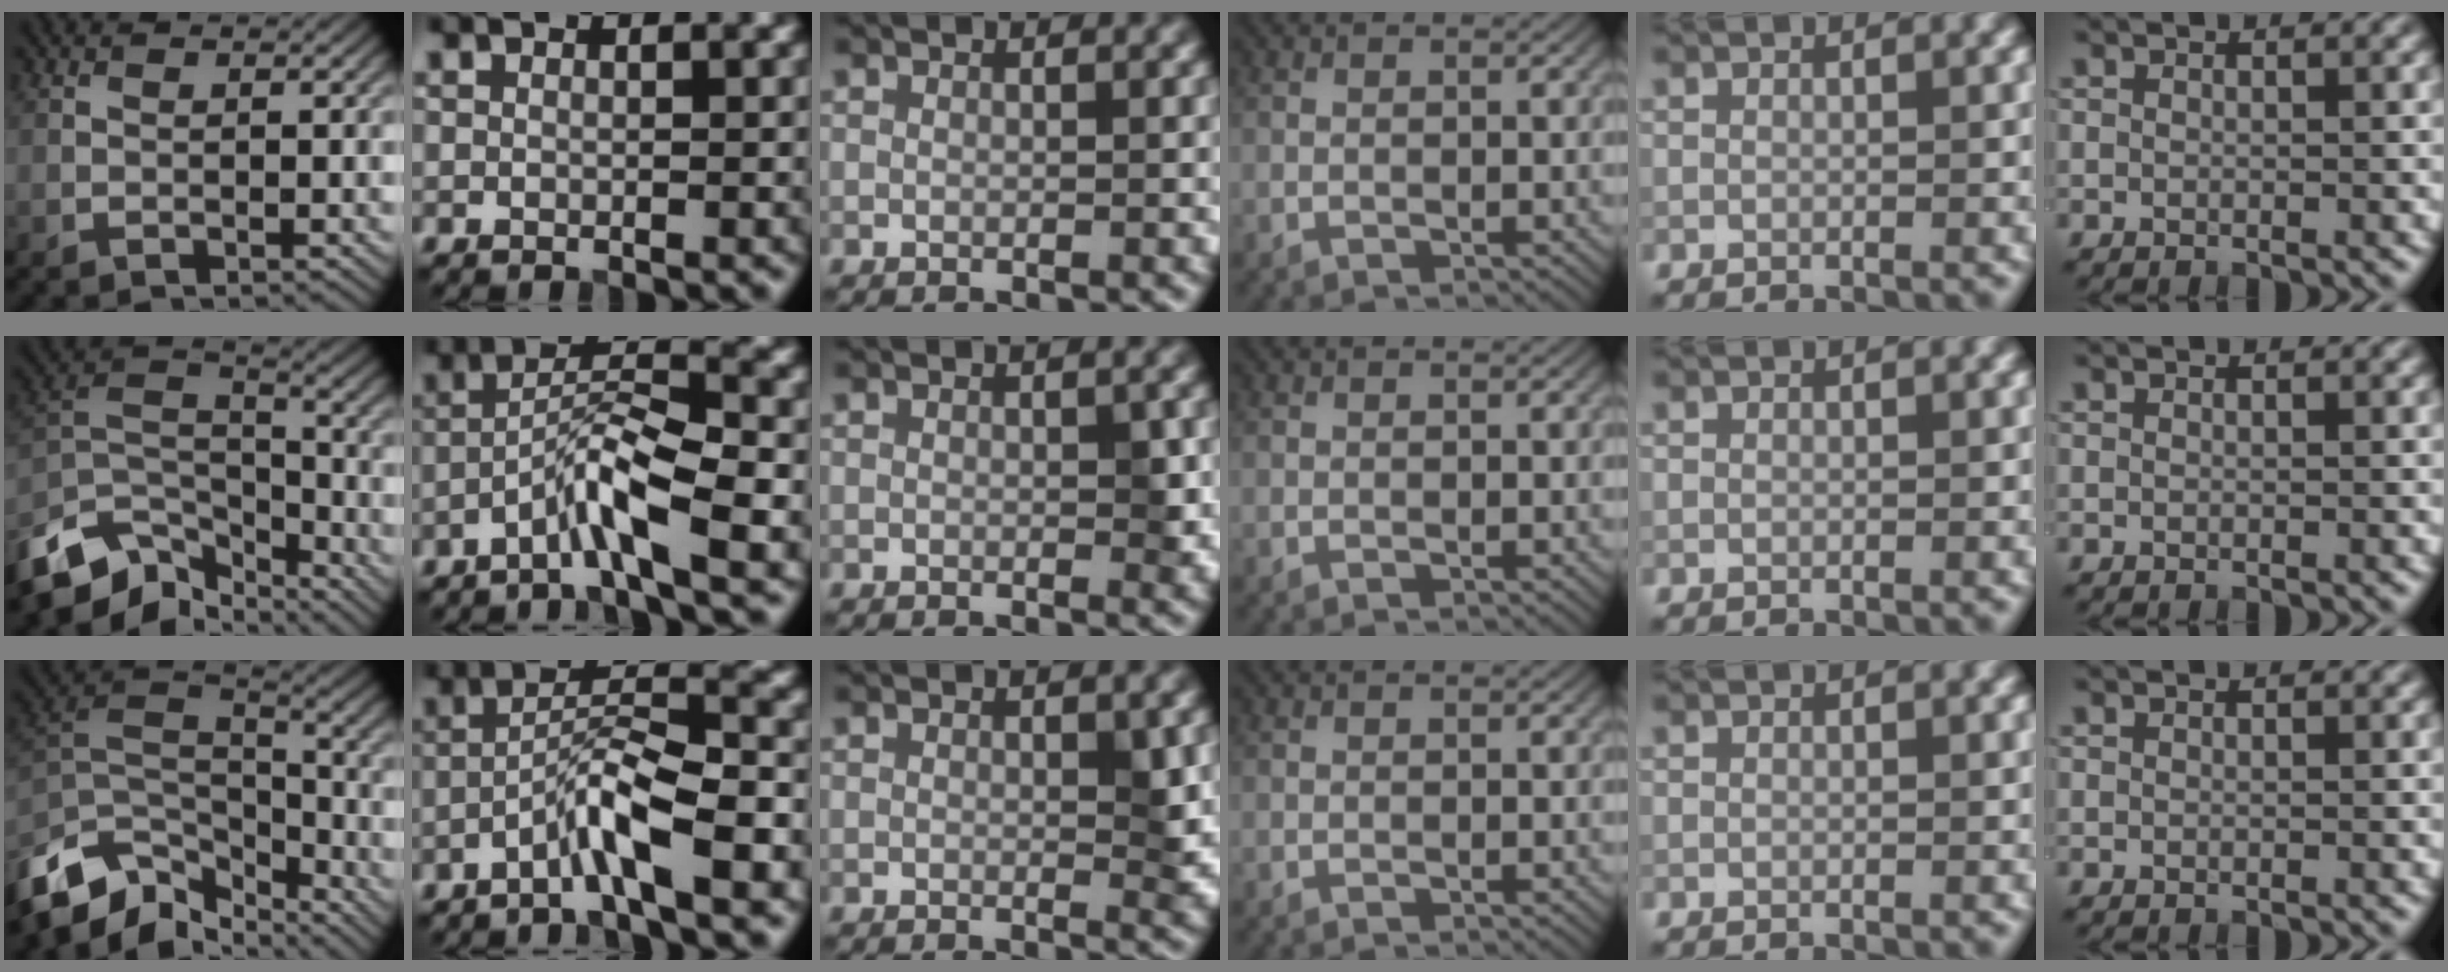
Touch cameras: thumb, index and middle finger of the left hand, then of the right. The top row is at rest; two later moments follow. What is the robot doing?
{"motion": "lift_and_place", "object": "calculator"}